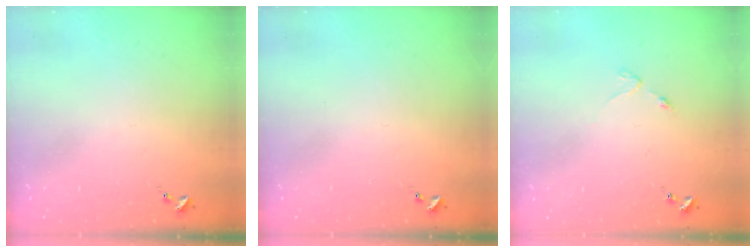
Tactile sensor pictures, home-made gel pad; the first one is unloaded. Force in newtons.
{"total": 0.0}
{"total": 2.5, "press": 2.4, "slide": 0.4}